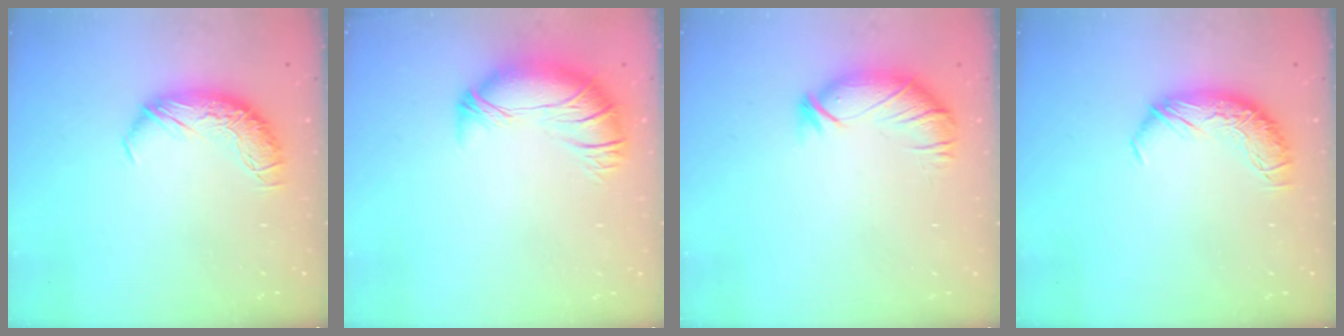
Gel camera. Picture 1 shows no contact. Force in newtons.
{"total": 2.8, "press": 0.9, "slide": 2.6}
{"total": 2.9, "press": 2.4, "slide": 1.7}
{"total": 0.0}